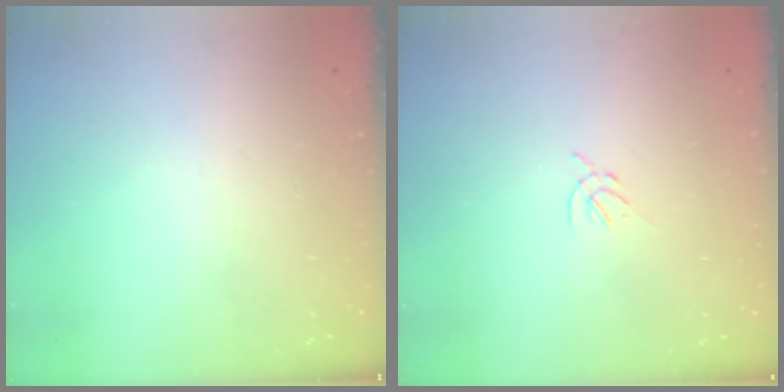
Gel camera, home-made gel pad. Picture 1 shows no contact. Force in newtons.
{"total": 1.4, "press": 1.3, "slide": 0.5}